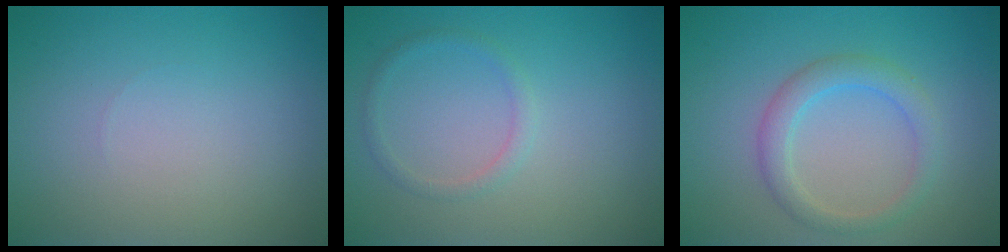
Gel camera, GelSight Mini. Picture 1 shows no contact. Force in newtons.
{"total": 1.2, "press": 1.2, "slide": 0.1}
{"total": 2.7, "press": 2.7, "slide": 0.1}